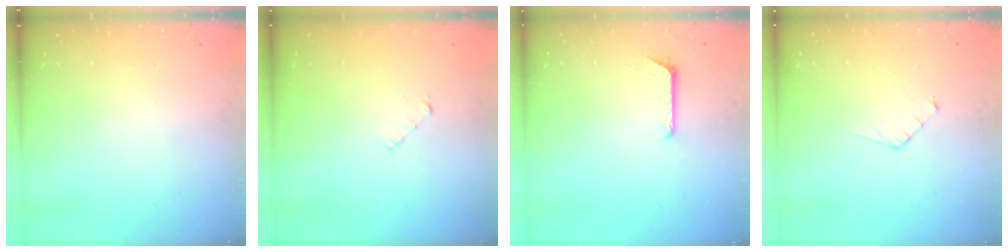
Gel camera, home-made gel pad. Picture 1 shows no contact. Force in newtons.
{"total": 2.9, "press": 2.9, "slide": 0.2}
{"total": 6.1, "press": 6.1, "slide": 0.6}
{"total": 3.6, "press": 3.6, "slide": 0.3}